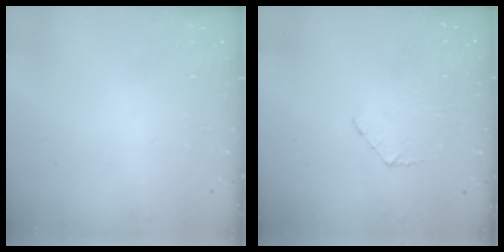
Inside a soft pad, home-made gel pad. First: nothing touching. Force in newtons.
{"total": 5.3, "press": 5.3, "slide": 0.5}